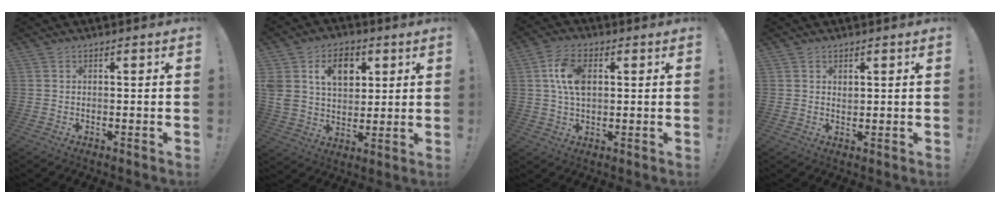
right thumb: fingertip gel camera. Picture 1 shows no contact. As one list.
[{"total": 12.9, "force": [5.5, 9.5, 6.7], "torque": [-0.103, -0.013, 0.105]}, {"total": 10.1, "force": [2.2, 6.5, 7.4], "torque": [-0.142, 0.008, 0.043]}, {"total": 1.4, "force": [1.0, 0.9, 0.3], "torque": [0.002, -0.004, 0.017]}]